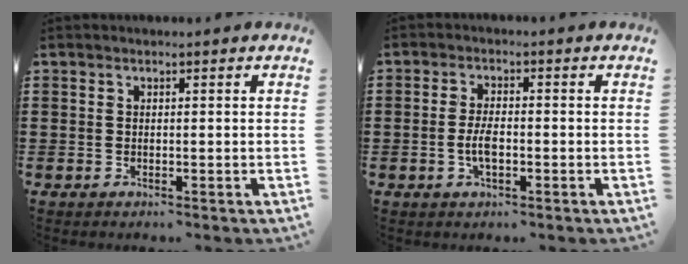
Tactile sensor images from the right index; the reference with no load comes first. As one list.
[{"total": 3.9, "force": [-1.0, 1.4, 3.5], "torque": [-0.079, -0.002, -0.022]}]